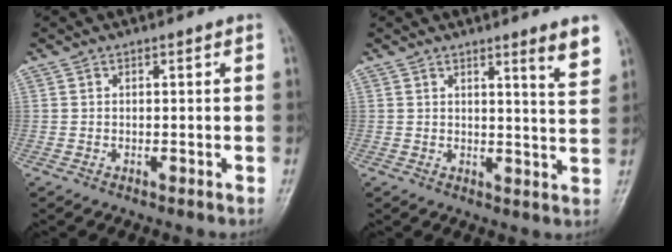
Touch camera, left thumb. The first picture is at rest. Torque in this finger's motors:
{"motor_torque": [0.82, 0.09, 0.19, -0.49, 0.00]}